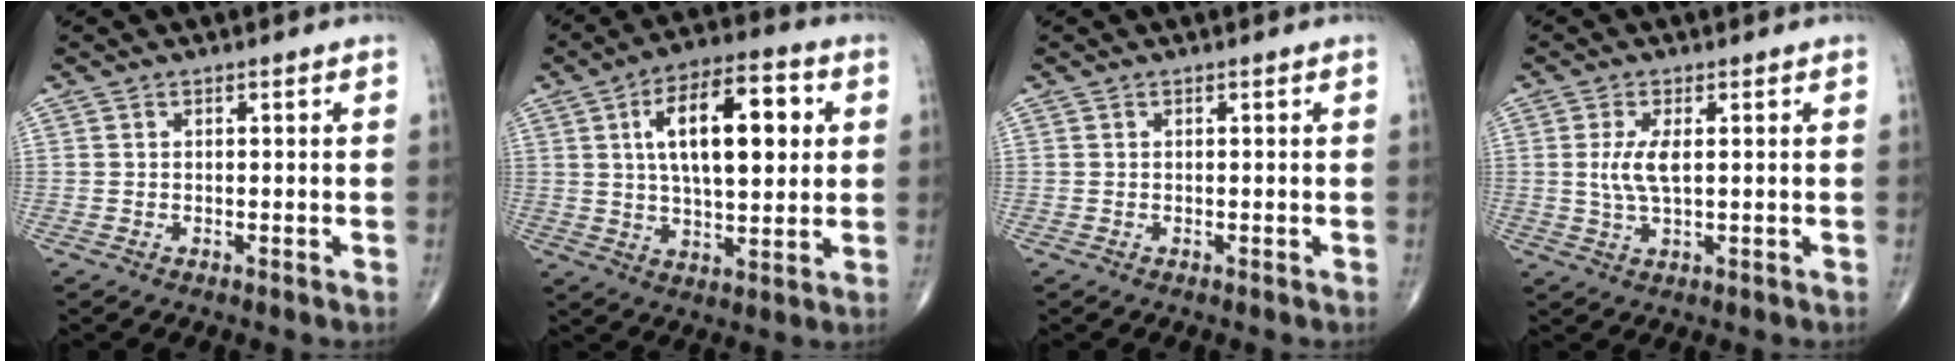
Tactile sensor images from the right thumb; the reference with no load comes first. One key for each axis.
{"total": 17.2, "fx": 4.0, "fy": 7.7, "fz": 14.8, "tx": -0.219, "ty": 0.007, "tz": 0.063}
{"total": 0.0}
{"total": 4.9, "fx": 0.7, "fy": 1.8, "fz": 4.6, "tx": -0.104, "ty": -0.007, "tz": 0.015}